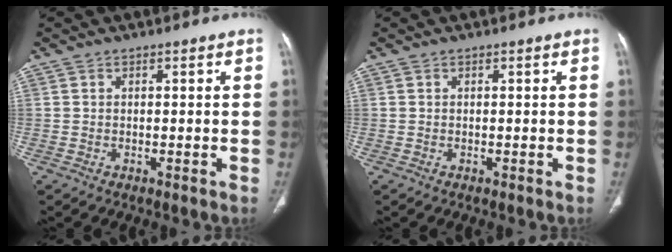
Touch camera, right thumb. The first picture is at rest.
{"total": 0.0}